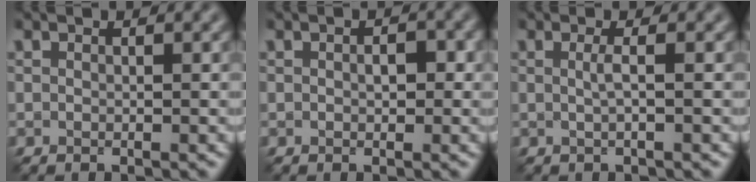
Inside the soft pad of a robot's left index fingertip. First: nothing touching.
{"total": 1.5, "force": [0.1, 0.8, 1.2], "torque": [-0.014, 0.000, 0.000]}
{"total": 1.3, "force": [0.0, 0.3, 1.2], "torque": [-0.022, 0.001, -0.003]}